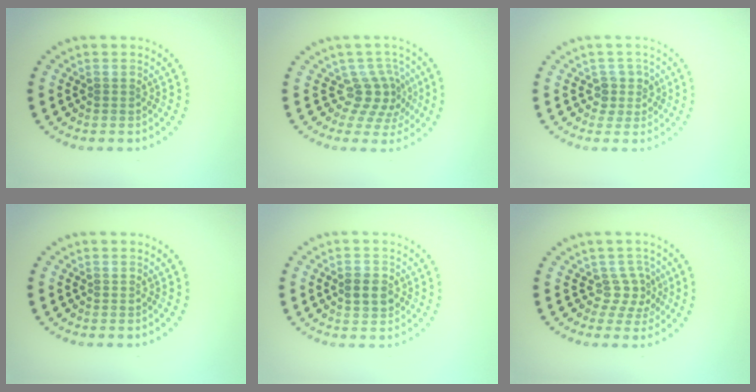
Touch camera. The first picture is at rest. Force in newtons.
{"total": 3.4, "press": 2.3, "slide": 2.4}
{"total": 2.0, "press": 1.6, "slide": 1.2}
{"total": 0.0}
{"total": 2.1, "press": 2.1, "slide": 0.1}
{"total": 2.4, "press": 1.6, "slide": 1.8}